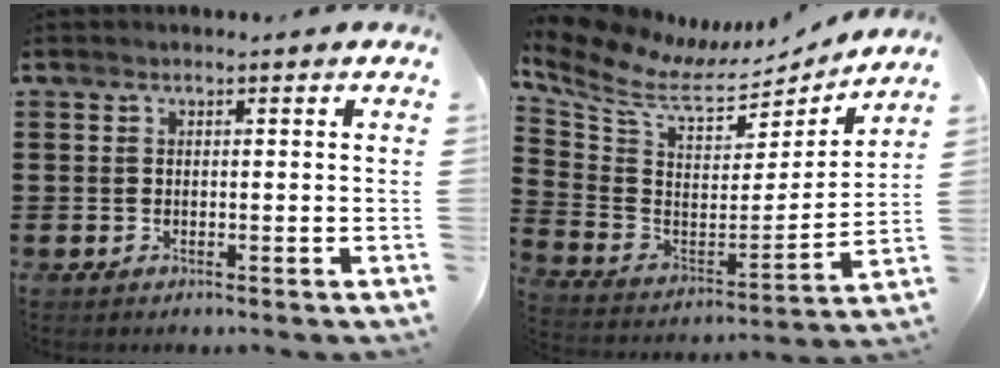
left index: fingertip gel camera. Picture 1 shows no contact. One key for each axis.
{"total": 9.1, "fx": 7.2, "fy": 3.4, "fz": 4.3, "tx": -0.123, "ty": -0.053, "tz": 0.124}